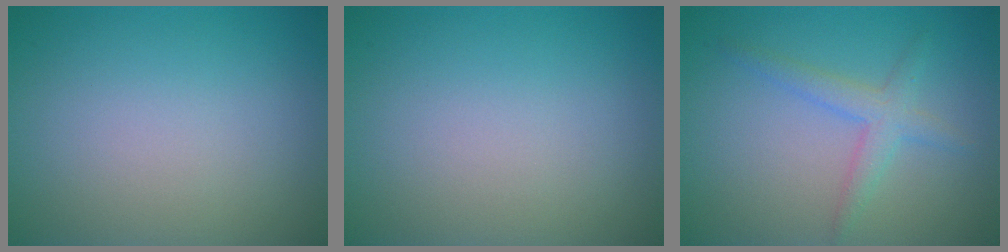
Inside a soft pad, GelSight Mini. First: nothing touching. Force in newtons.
{"total": 0.0}
{"total": 2.4, "press": 2.4, "slide": 0.1}